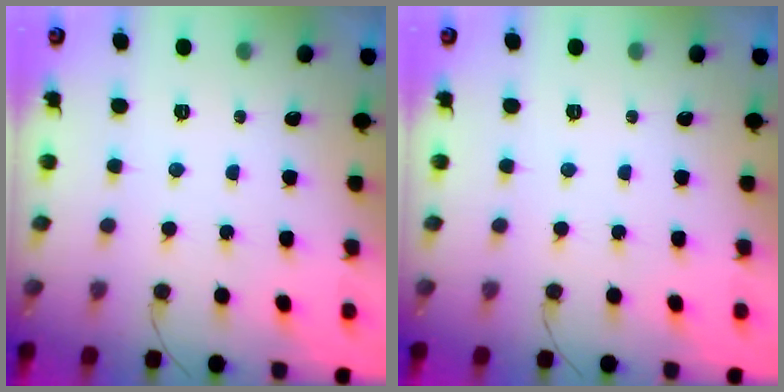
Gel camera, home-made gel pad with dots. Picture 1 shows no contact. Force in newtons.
{"total": 0.0}